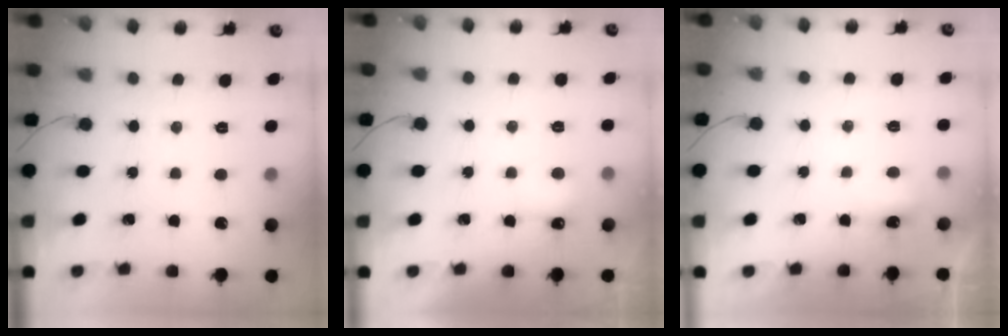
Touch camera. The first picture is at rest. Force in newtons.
{"total": 3.2, "press": 3.1, "slide": 0.8}
{"total": 3.0, "press": 2.9, "slide": 0.9}